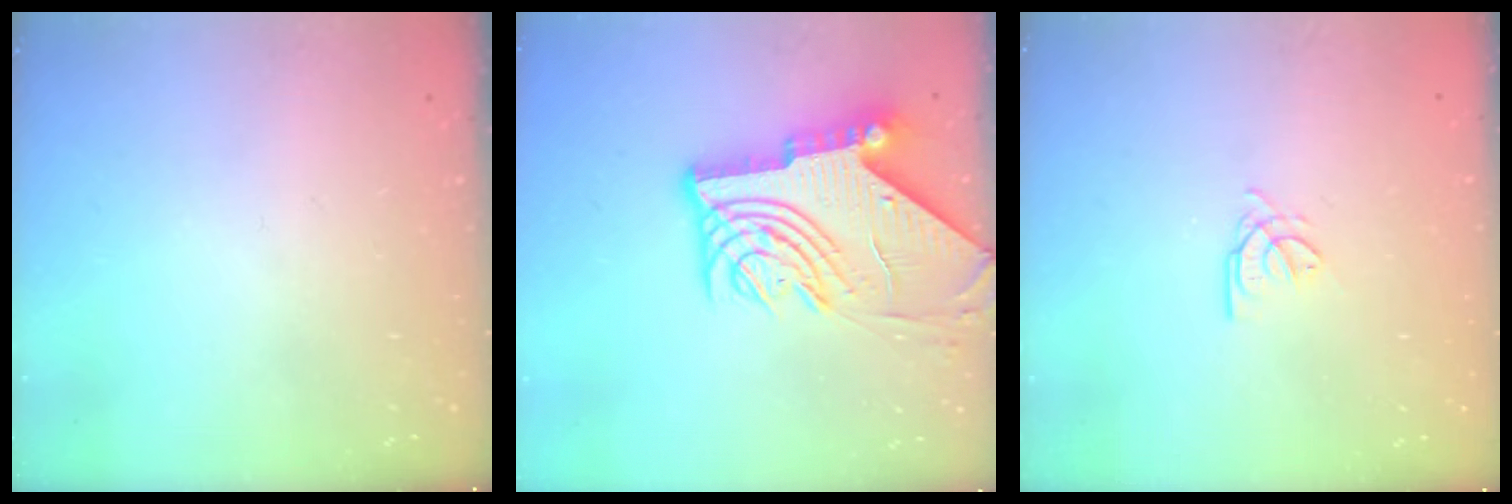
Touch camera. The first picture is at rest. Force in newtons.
{"total": 14.9, "press": 14.8, "slide": 1.9}
{"total": 2.6, "press": 2.6, "slide": 0.1}